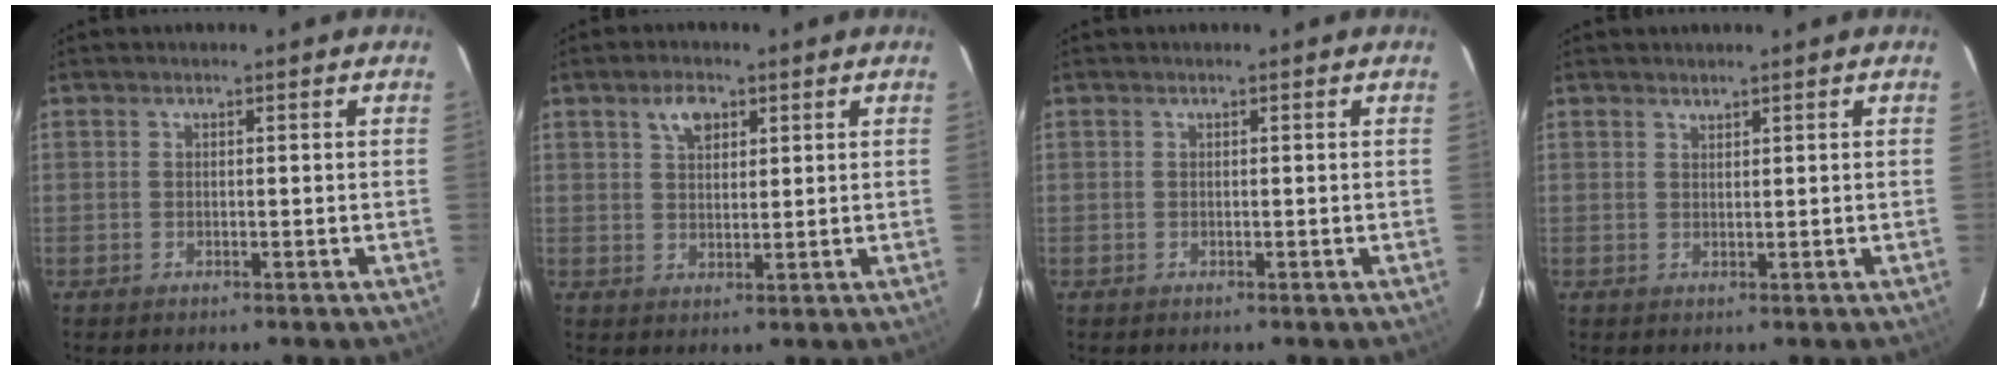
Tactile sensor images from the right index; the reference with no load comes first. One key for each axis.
{"total": 4.2, "fx": 2.3, "fy": 2.4, "fz": 2.7, "tx": -0.046, "ty": 0.010, "tz": 0.042}
{"total": 0.0}
{"total": 0.8, "fx": 0.8, "fy": 0.1, "fz": 0.1, "tx": -0.002, "ty": 0.001, "tz": 0.016}